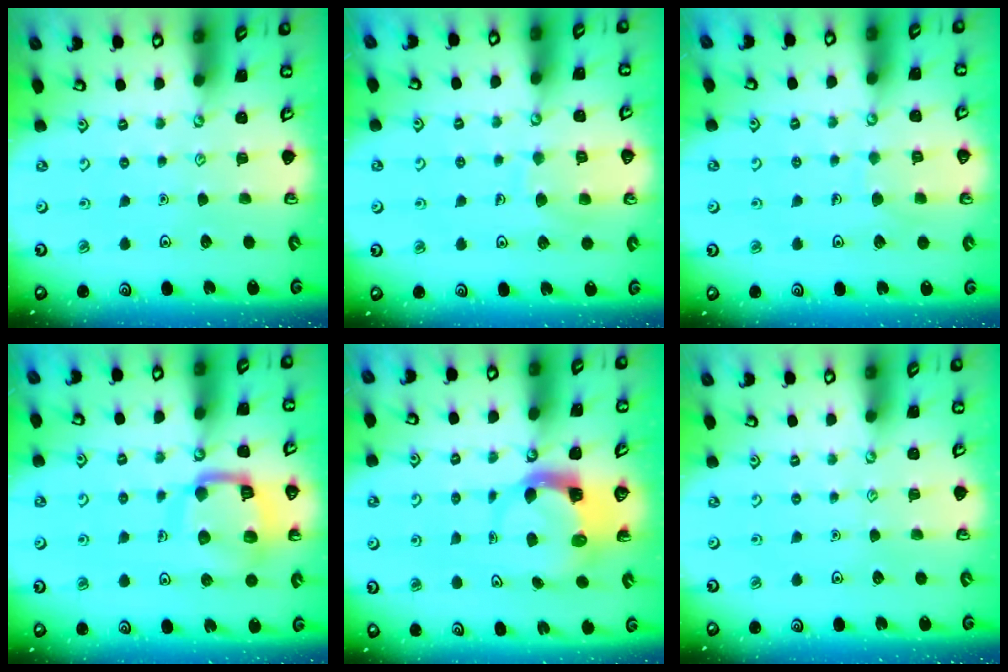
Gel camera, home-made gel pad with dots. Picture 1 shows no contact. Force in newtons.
{"total": 7.9, "press": 7.8, "slide": 0.6}
{"total": 5.1, "press": 5.1, "slide": 0.3}
{"total": 14.5, "press": 14.4, "slide": 1.6}
{"total": 3.9, "press": 3.9, "slide": 0.6}
{"total": 0.0}